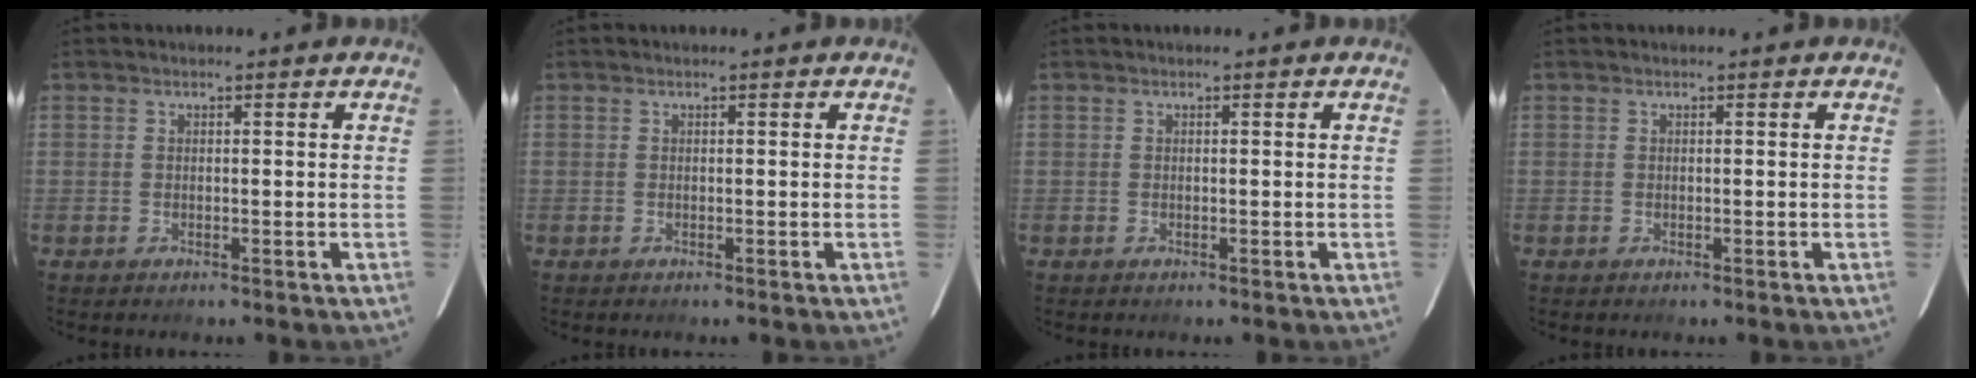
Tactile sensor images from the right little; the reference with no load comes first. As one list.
[{"total": 0.0}, {"total": 0.0}, {"total": 0.0}]